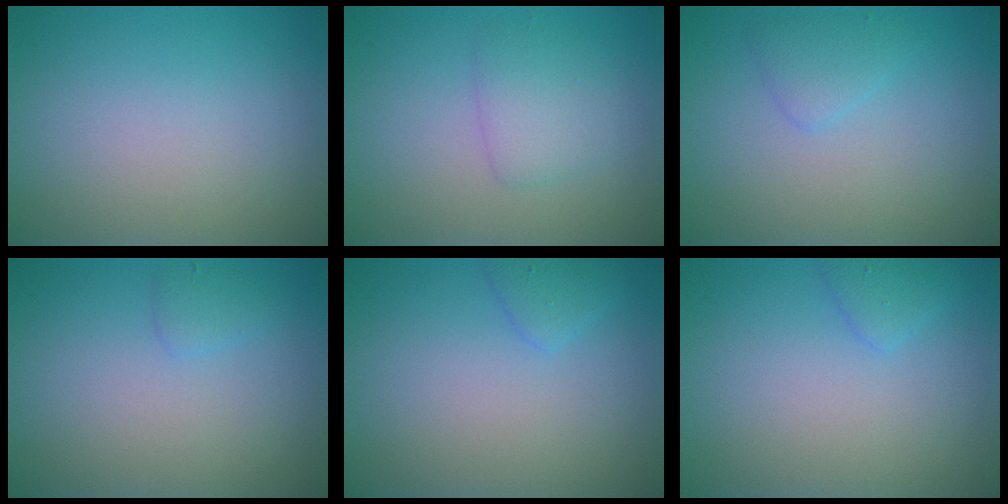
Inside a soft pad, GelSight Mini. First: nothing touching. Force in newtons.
{"total": 2.3, "press": 2.3, "slide": 0.1}
{"total": 1.6, "press": 1.6, "slide": 0.1}
{"total": 1.1, "press": 1.1, "slide": 0.1}
{"total": 1.4, "press": 1.4, "slide": 0.1}
{"total": 1.4, "press": 1.4, "slide": 0.1}